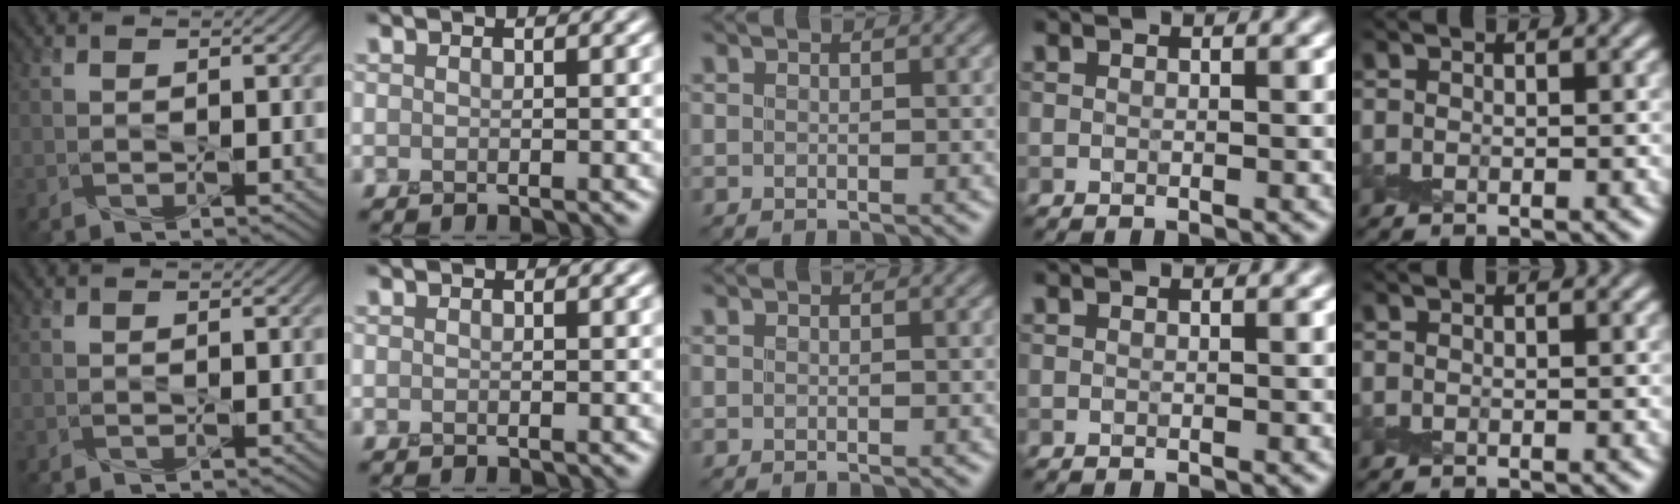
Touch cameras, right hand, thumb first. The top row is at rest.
{}